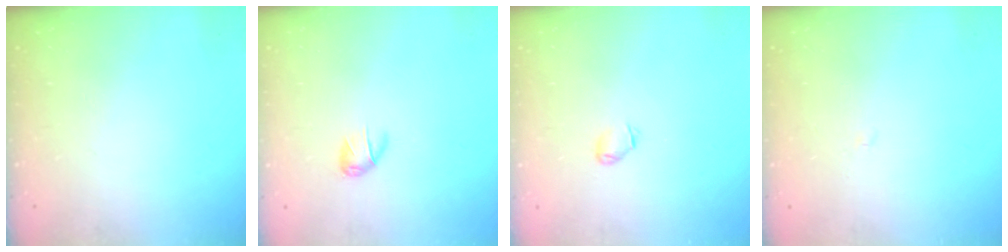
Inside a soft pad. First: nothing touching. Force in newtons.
{"total": 5.0, "press": 4.9, "slide": 0.7}
{"total": 2.0, "press": 2.0, "slide": 0.4}
{"total": 1.9, "press": 1.9, "slide": 0.2}